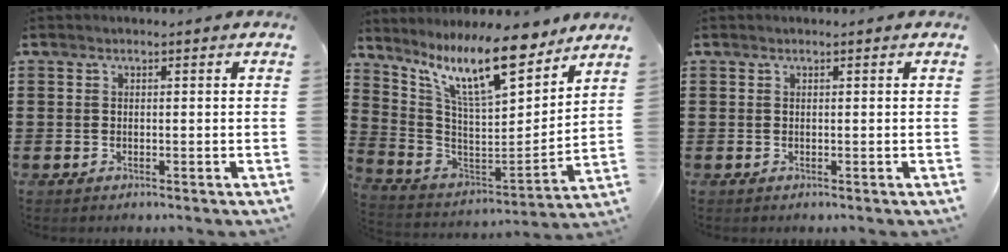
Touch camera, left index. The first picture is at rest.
{"total": 14.2, "force": [10.4, 3.2, 9.1], "torque": [-0.192, -0.055, 0.181]}
{"total": 0.0}